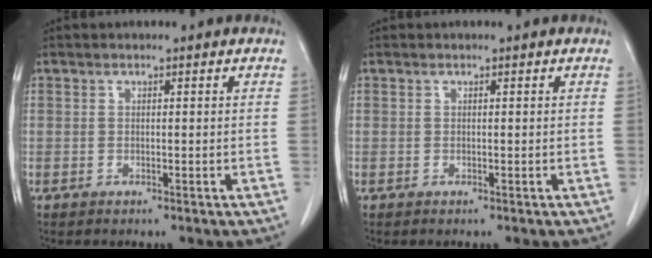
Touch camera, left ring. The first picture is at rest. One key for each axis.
{"total": 0.0}